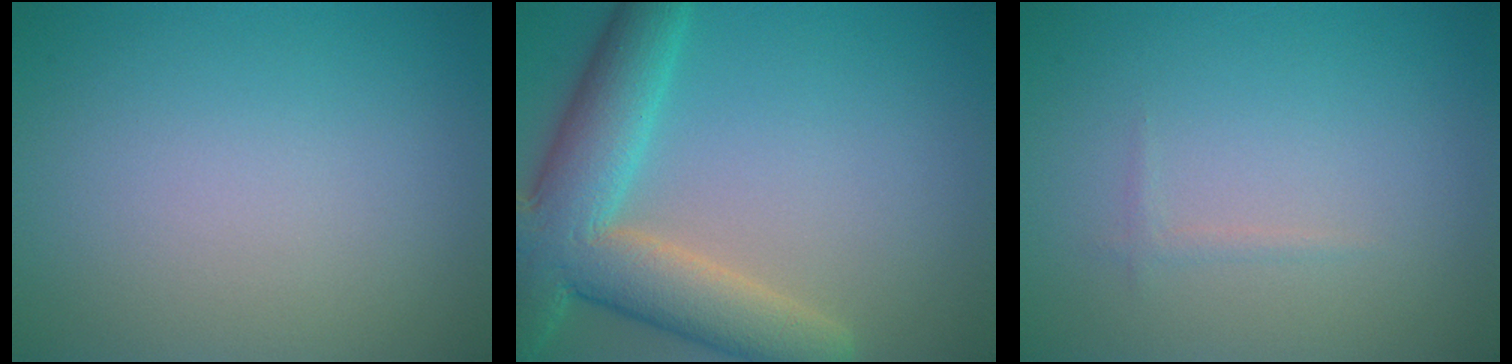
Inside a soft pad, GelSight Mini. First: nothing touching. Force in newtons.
{"total": 8.9, "press": 8.8, "slide": 0.8}
{"total": 0.5, "press": 0.5, "slide": 0.1}